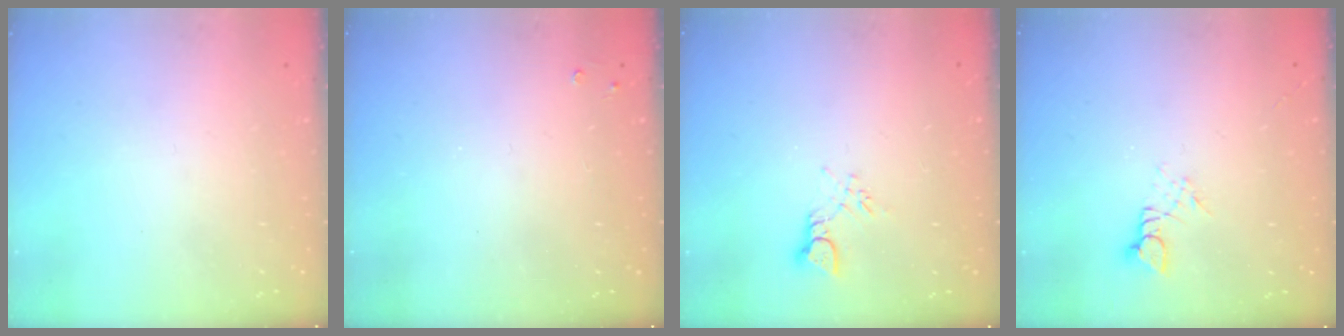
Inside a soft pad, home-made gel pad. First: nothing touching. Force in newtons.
{"total": 1.9, "press": 1.8, "slide": 0.4}
{"total": 2.9, "press": 2.8, "slide": 0.5}
{"total": 3.0, "press": 3.0, "slide": 0.3}